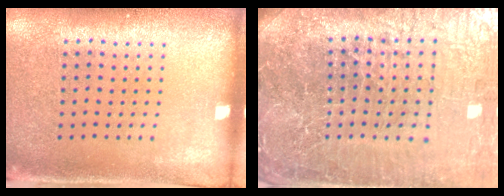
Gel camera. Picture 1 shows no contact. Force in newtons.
{"total": 7.5, "press": 6.5, "slide": 3.6}